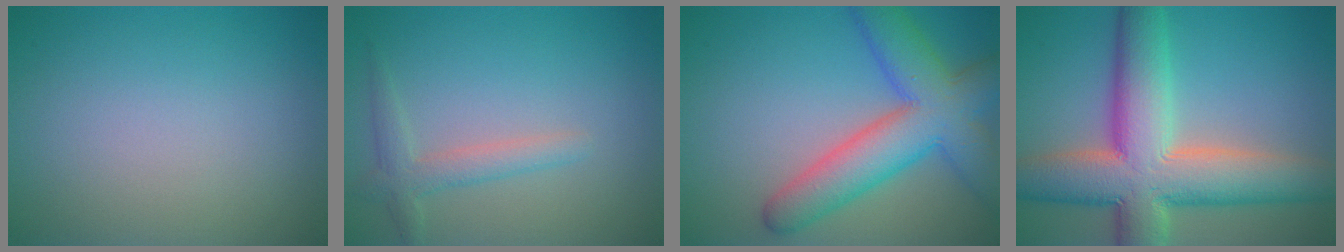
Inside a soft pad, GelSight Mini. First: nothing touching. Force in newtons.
{"total": 2.3, "press": 2.3, "slide": 0.2}
{"total": 8.6, "press": 8.6, "slide": 0.4}
{"total": 12.0, "press": 12.0, "slide": 1.1}